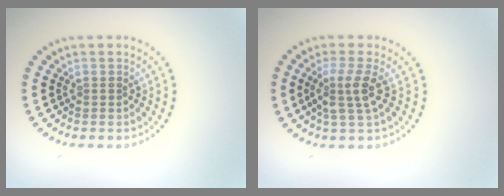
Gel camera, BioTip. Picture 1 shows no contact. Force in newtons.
{"total": 2.8, "press": 2.2, "slide": 1.7}